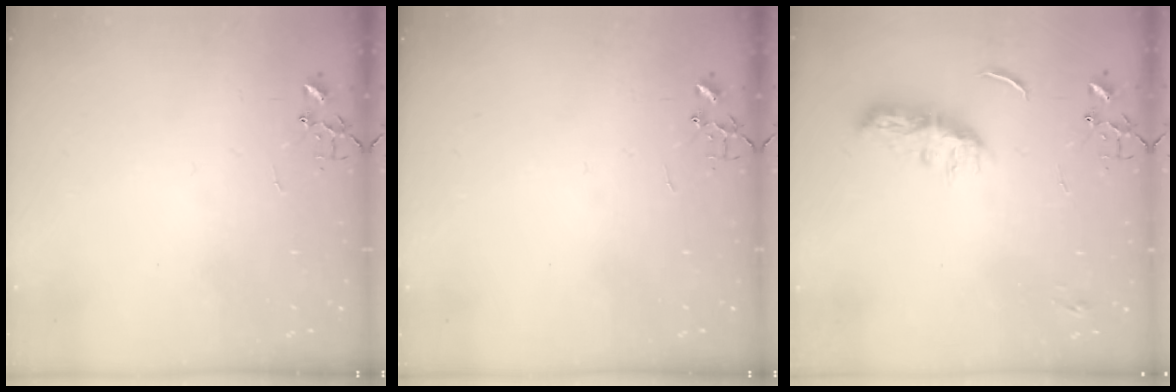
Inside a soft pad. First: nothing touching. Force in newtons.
{"total": 0.0}
{"total": 9.4, "press": 9.4, "slide": 0.3}